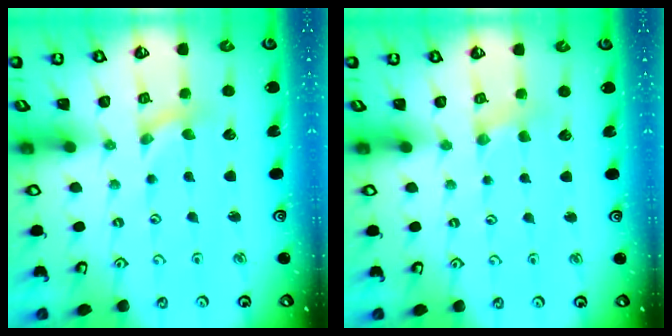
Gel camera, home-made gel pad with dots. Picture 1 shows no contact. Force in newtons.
{"total": 2.3, "press": 2.3, "slide": 0.4}